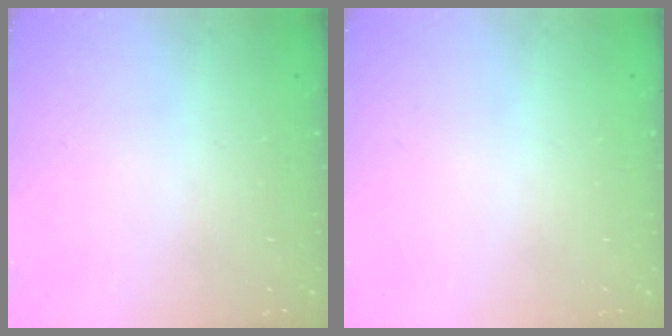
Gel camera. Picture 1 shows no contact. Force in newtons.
{"total": 0.0}